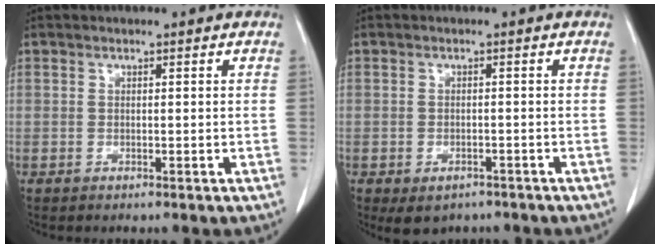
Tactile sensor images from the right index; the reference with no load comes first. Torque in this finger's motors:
{"motor_torque": [0.60, -0.49, 0.20, 0.04]}